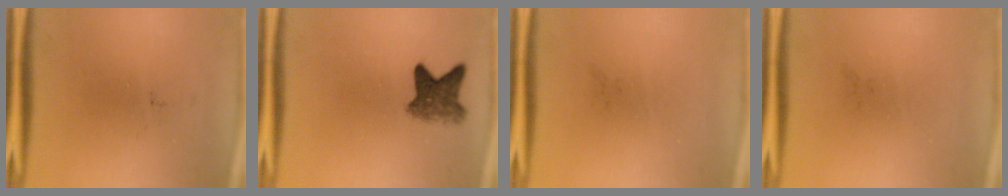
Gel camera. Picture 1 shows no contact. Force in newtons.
{"total": 5.2}
{"total": 0.0}
{"total": 0.0}